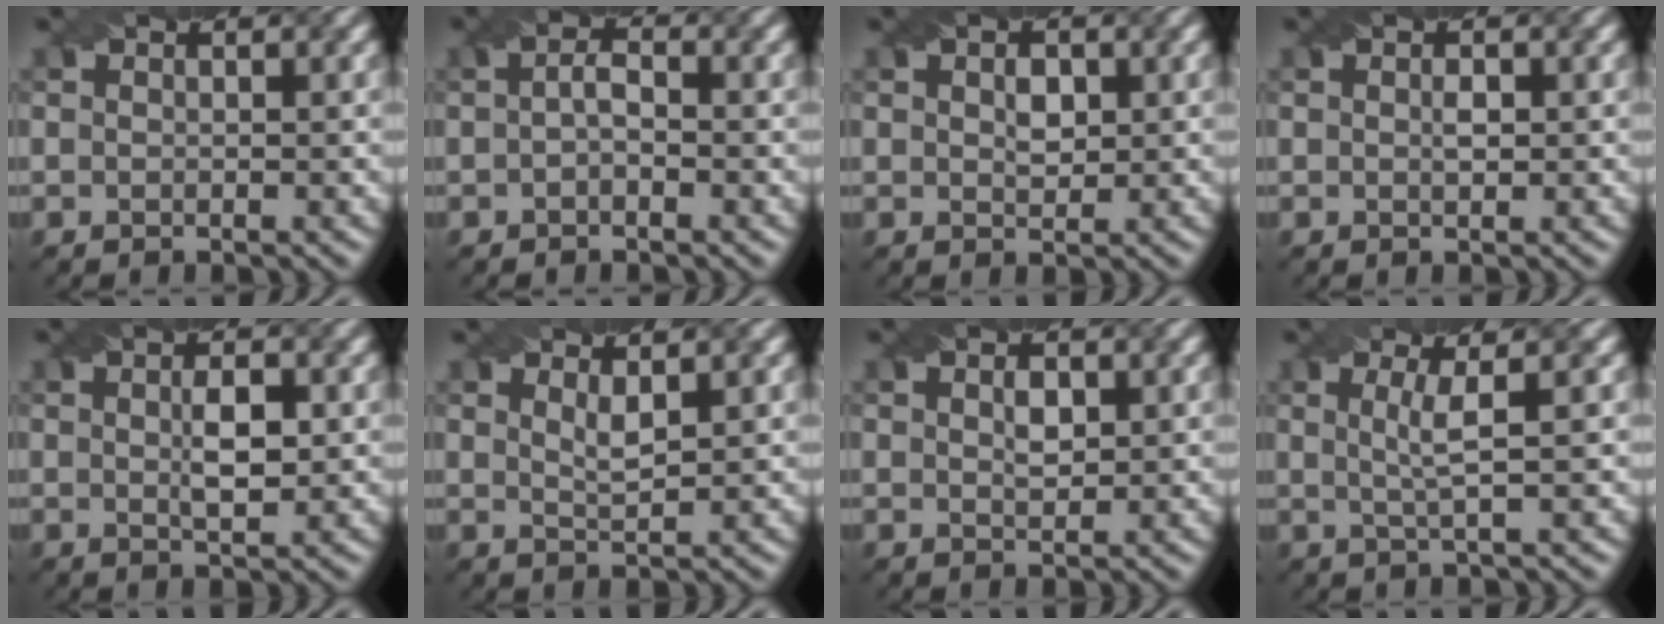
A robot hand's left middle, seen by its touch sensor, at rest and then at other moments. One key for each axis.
{"total": 1.6, "fx": -0.3, "fy": 0.7, "fz": 1.4, "tx": -0.029, "ty": 0.004, "tz": -0.007}
{"total": 1.8, "fx": 0.5, "fy": 1.2, "fz": 1.3, "tx": -0.023, "ty": 0.000, "tz": 0.010}
{"total": 1.0, "fx": 0.1, "fy": 0.5, "fz": 0.8, "tx": -0.015, "ty": 0.001, "tz": 0.002}
{"total": 2.9, "fx": 0.3, "fy": 0.9, "fz": 2.7, "tx": -0.053, "ty": 0.000, "tz": 0.007}
{"total": 1.5, "fx": 0.9, "fy": 0.3, "fz": 1.2, "tx": -0.024, "ty": -0.003, "tz": 0.018}
{"total": 1.7, "fx": 0.6, "fy": 0.8, "fz": 1.3, "tx": -0.025, "ty": 0.001, "tz": 0.012}
{"total": 2.7, "fx": 0.6, "fy": 0.4, "fz": 2.6, "tx": -0.049, "ty": 0.001, "tz": 0.011}